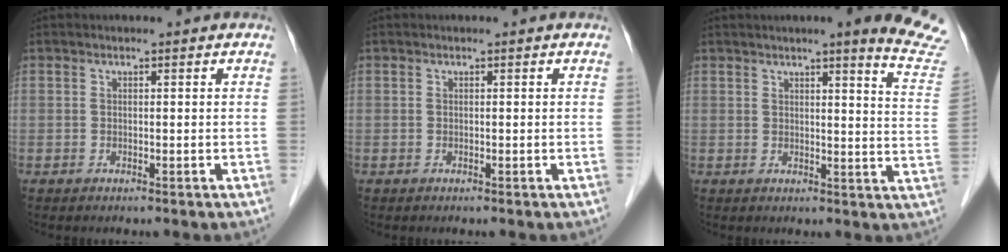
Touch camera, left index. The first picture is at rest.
{"total": 0.0}
{"total": 11.7, "force": [10.5, -0.9, 5.1], "torque": [-0.045, -0.070, 0.092]}